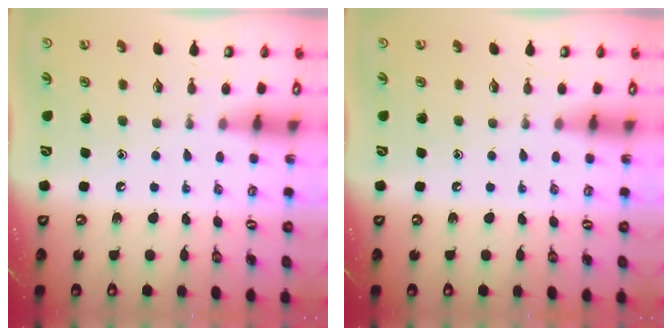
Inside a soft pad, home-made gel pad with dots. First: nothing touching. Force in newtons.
{"total": 0.0}